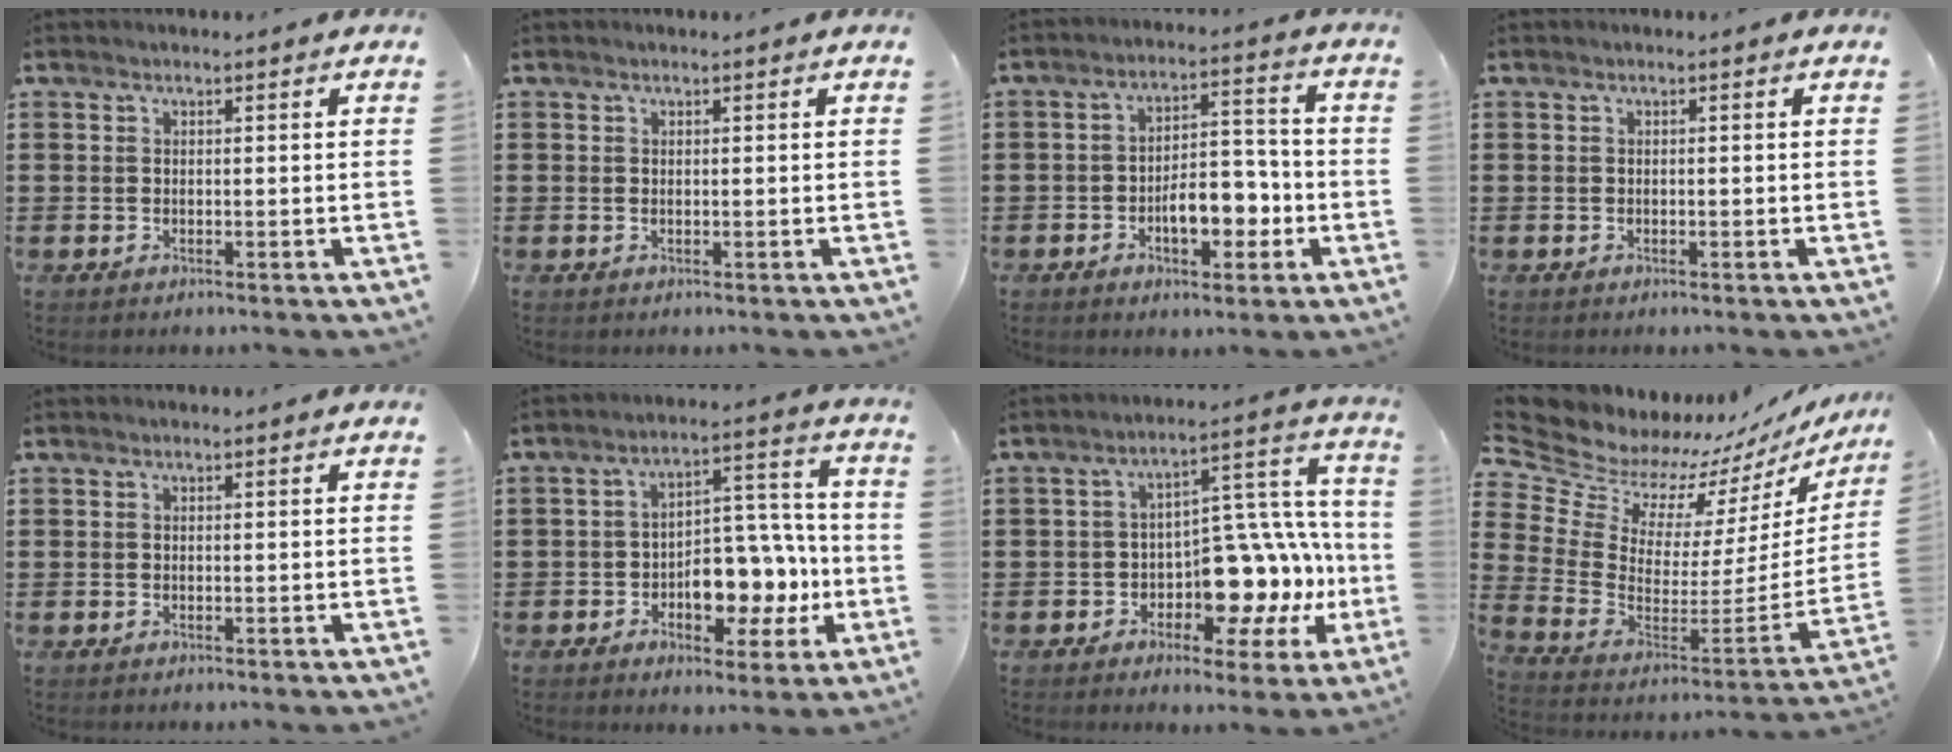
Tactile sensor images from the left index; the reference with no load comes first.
{"total": 0.0}
{"total": 7.9, "force": [-2.8, 4.0, 6.2], "torque": [-0.087, 0.011, -0.054]}
{"total": 0.0}
{"total": 0.0}
{"total": 8.6, "force": [-2.5, 5.8, 5.8], "torque": [-0.091, 0.012, -0.043]}
{"total": 10.4, "force": [-2.9, 6.7, 7.5], "torque": [-0.109, -0.011, -0.046]}
{"total": 8.0, "force": [7.2, 3.4, -0.2], "torque": [-0.055, -0.072, 0.128]}